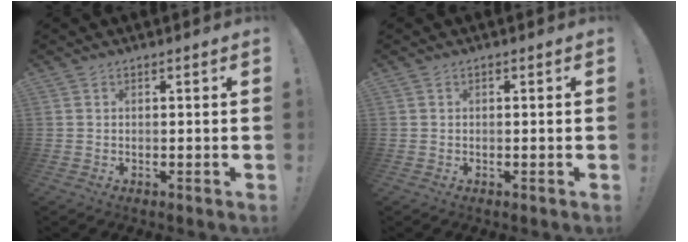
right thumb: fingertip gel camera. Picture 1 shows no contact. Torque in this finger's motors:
{"motor_torque": [0.02, 0.12, 0.09, -0.18, -0.01]}